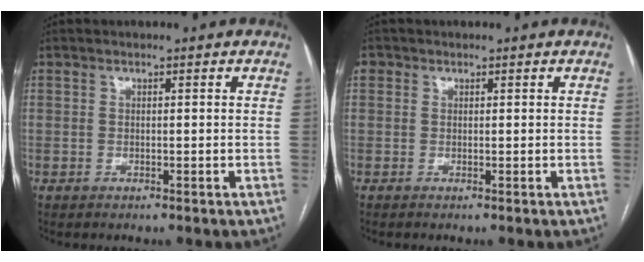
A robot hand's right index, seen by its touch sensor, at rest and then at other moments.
{"total": 1.1, "force": [0.3, 1.0, 0.2], "torque": [0.003, 0.004, 0.002]}